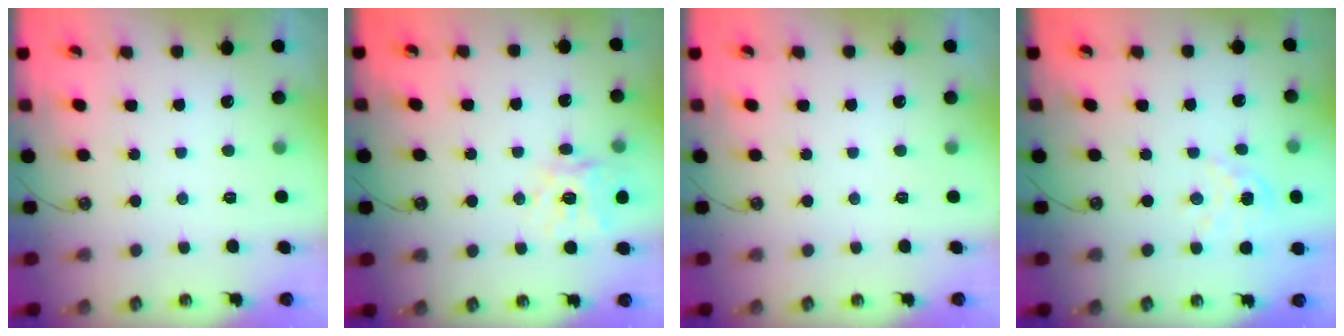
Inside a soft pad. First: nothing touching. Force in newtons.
{"total": 13.5, "press": 13.4, "slide": 1.7}
{"total": 0.0}
{"total": 3.6, "press": 3.5, "slide": 0.2}